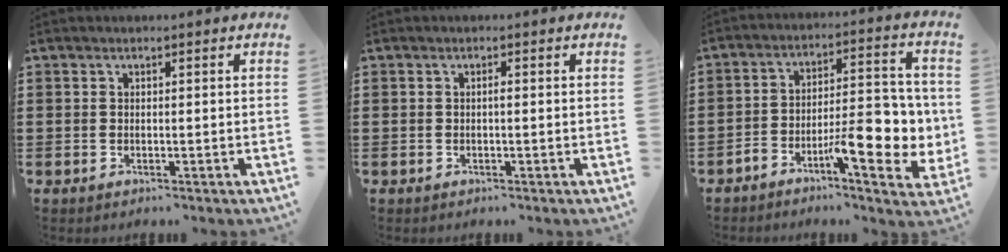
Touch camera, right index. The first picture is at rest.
{"total": 0.6, "force": [-0.1, 0.1, 0.6], "torque": [-0.011, -0.003, -0.002]}
{"total": 10.5, "force": [-4.1, 3.7, 8.9], "torque": [-0.127, 0.000, -0.071]}